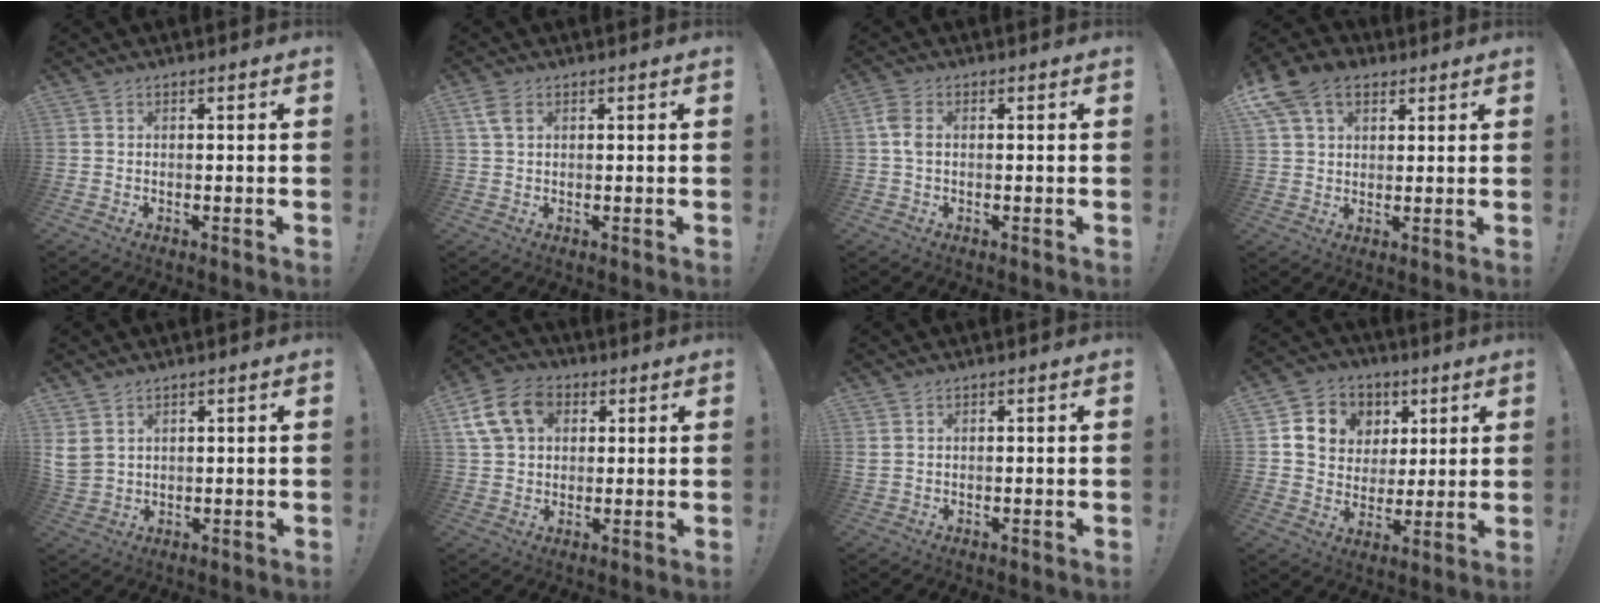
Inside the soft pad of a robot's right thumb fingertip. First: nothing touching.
{"total": 3.7, "force": [1.6, 2.1, 2.7], "torque": [-0.046, 0.000, 0.029]}
{"total": 4.2, "force": [0.5, 2.5, 3.4], "torque": [-0.069, 0.008, 0.008]}
{"total": 11.9, "force": [5.9, 8.2, 6.3], "torque": [-0.107, -0.017, 0.118]}
{"total": 5.3, "force": [3.0, 3.6, 2.3], "torque": [-0.053, -0.011, 0.064]}
{"total": 14.1, "force": [4.9, 10.8, 7.6], "torque": [-0.124, -0.010, 0.101]}
{"total": 1.6, "force": [0.8, 0.9, 1.0], "torque": [-0.024, 0.003, 0.018]}
{"total": 10.1, "force": [3.8, 9.0, 2.6], "torque": [-0.047, -0.017, 0.083]}